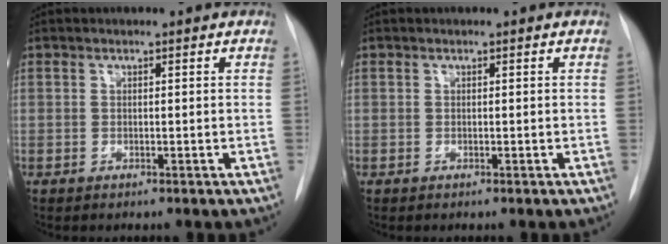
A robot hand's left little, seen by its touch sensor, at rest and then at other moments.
{"total": 0.0}